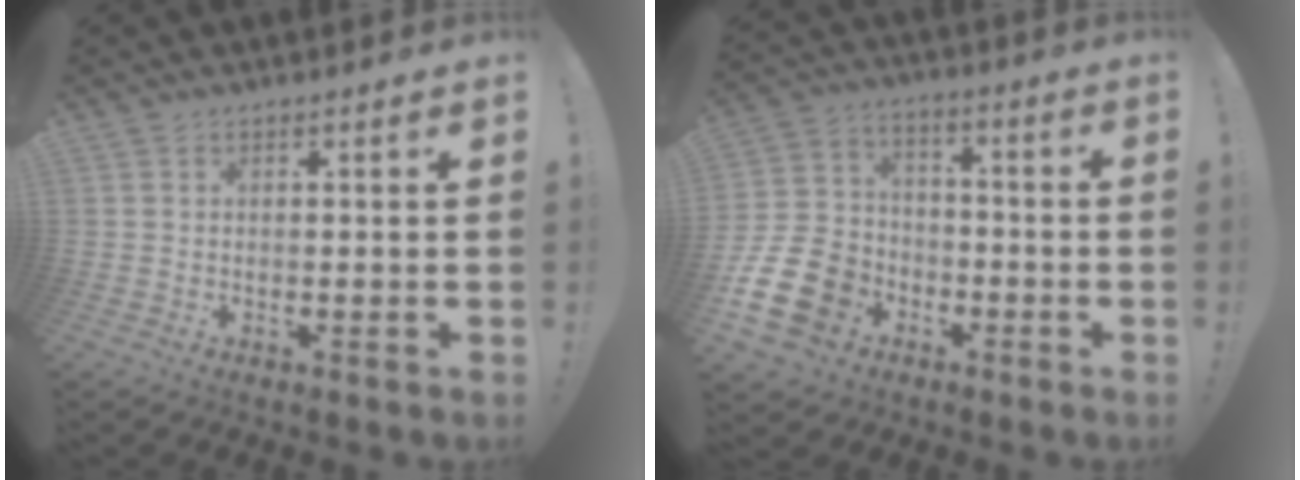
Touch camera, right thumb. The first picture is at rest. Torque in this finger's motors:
{"motor_torque": [1.22, 1.12, 0.68, -0.88, 0.41]}